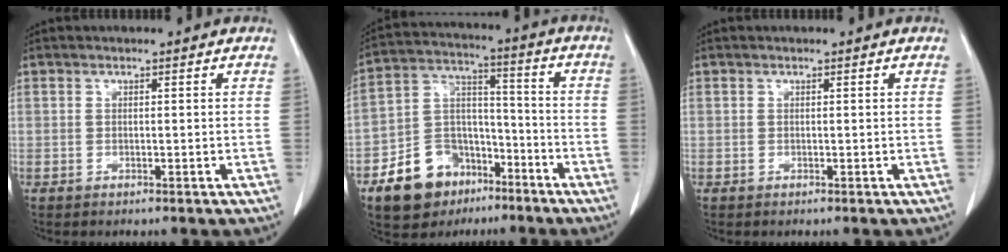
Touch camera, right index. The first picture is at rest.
{"total": 13.0, "force": [-7.7, 8.9, 5.4], "torque": [-0.106, 0.036, -0.127]}
{"total": 0.0}